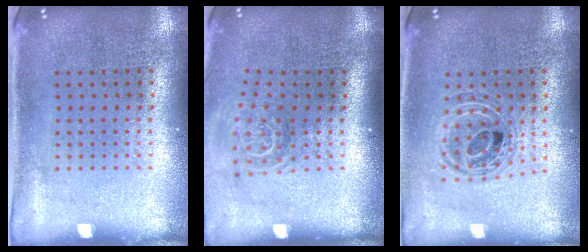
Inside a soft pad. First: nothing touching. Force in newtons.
{"total": 1.6, "press": 1.1, "slide": 1.1}
{"total": 0.5, "press": 0.5, "slide": 0.1}